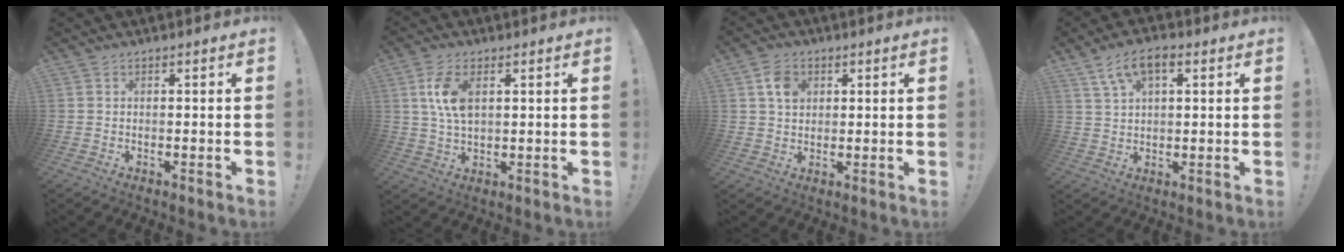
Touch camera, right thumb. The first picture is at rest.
{"total": 8.3, "force": [2.4, 4.2, 6.7], "torque": [-0.130, -0.004, 0.041]}
{"total": 6.4, "force": [2.5, 5.0, 3.1], "torque": [-0.042, -0.001, 0.045]}
{"total": 8.2, "force": [3.8, 4.2, 5.9], "torque": [-0.106, 0.001, 0.074]}